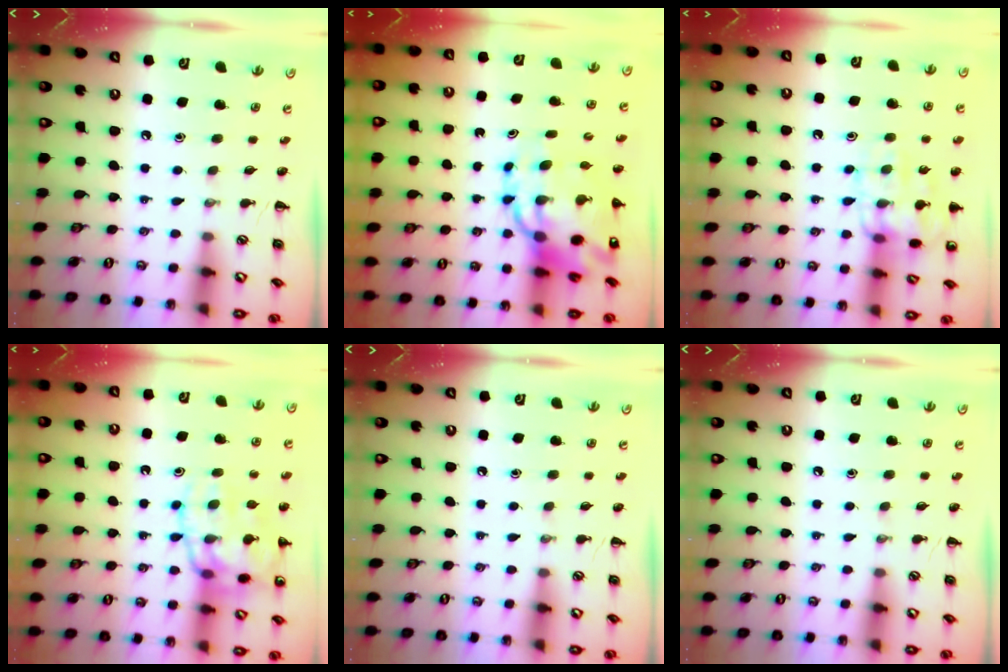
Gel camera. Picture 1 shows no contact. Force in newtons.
{"total": 16.1, "press": 15.4, "slide": 4.6}
{"total": 13.0, "press": 13.0, "slide": 0.7}
{"total": 16.8, "press": 16.6, "slide": 1.9}
{"total": 0.0}
{"total": 0.0}